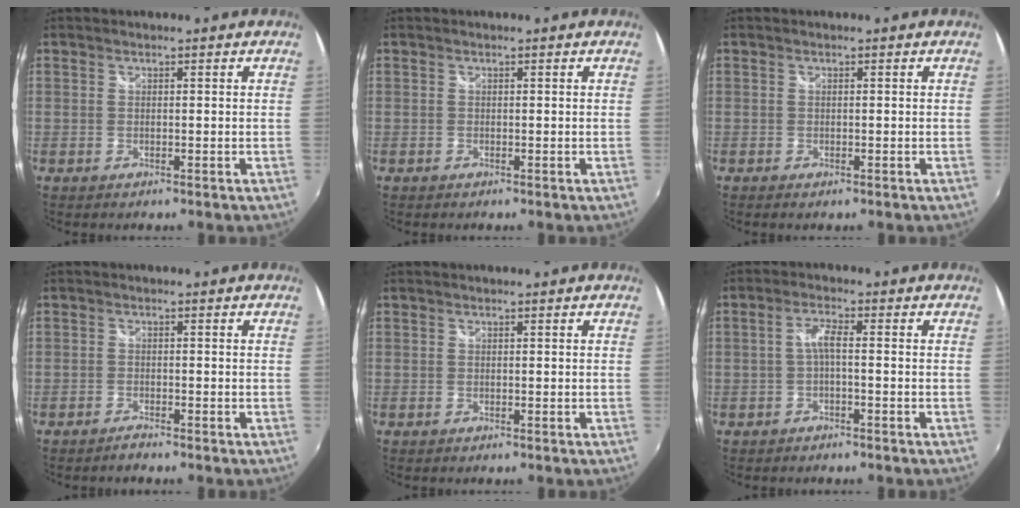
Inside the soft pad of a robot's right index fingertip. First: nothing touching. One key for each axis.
{"total": 0.0}
{"total": 0.5, "fx": -0.4, "fy": 0.3, "fz": 0.3, "tx": -0.009, "ty": -0.004, "tz": -0.008}
{"total": 1.3, "fx": -1.3, "fy": 0.1, "fz": 0.3, "tx": -0.011, "ty": -0.003, "tz": -0.026}
{"total": 0.0}
{"total": 2.7, "fx": -0.8, "fy": 0.3, "fz": 2.5, "tx": -0.053, "ty": 0.006, "tz": -0.014}